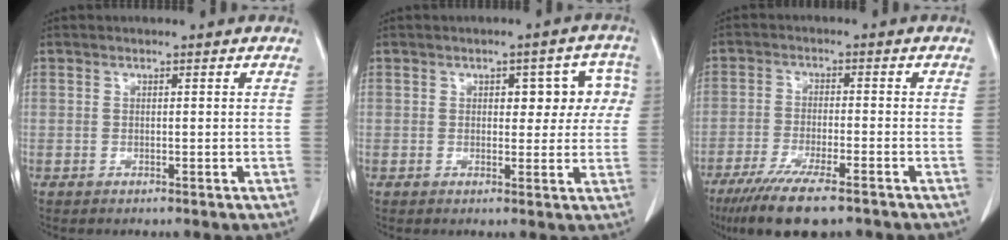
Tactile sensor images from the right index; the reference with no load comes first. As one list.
[{"total": 6.2, "force": [1.3, 3.5, 5.0], "torque": [-0.042, 0.030, 0.016]}, {"total": 10.8, "force": [-7.8, 1.8, 7.2], "torque": [-0.121, -0.024, -0.125]}]